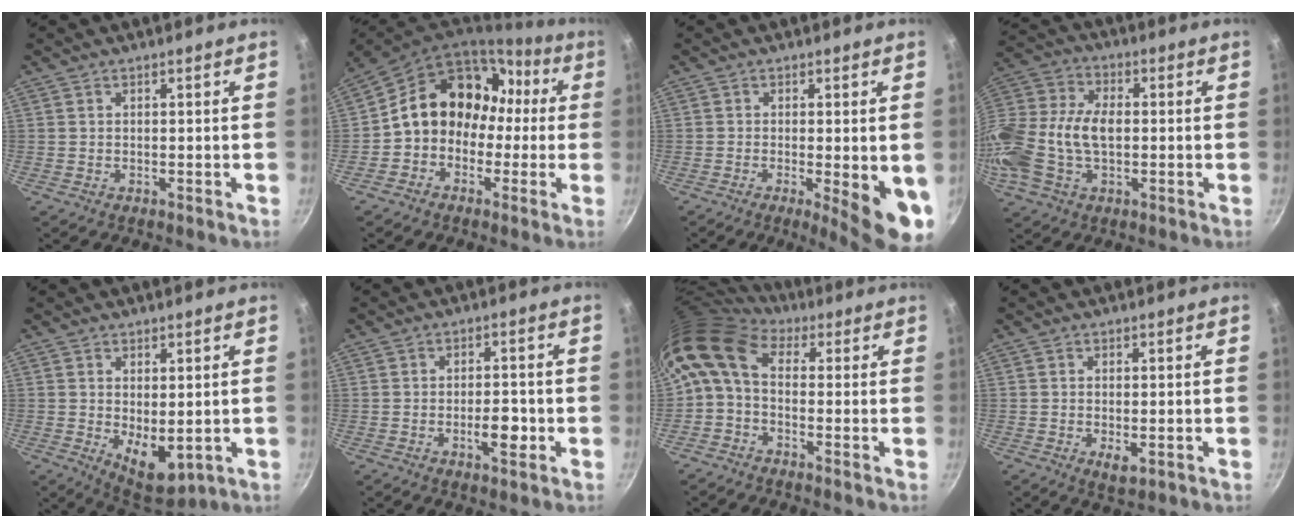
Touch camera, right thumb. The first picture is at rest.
{"total": 15.6, "force": [0.2, 12.6, 9.1], "torque": [-0.103, 0.063, -0.006]}
{"total": 10.6, "force": [-2.5, 2.6, 10.0], "torque": [-0.119, -0.009, -0.026]}
{"total": 19.0, "force": [-1.5, 12.3, 14.4], "torque": [-0.311, 0.030, -0.037]}
{"total": 7.9, "force": [-0.1, 4.2, 6.7], "torque": [-0.081, -0.020, 0.015]}
{"total": 5.0, "force": [-1.5, 2.2, 4.2], "torque": [-0.053, 0.009, -0.024]}
{"total": 8.5, "force": [1.0, 5.7, 6.3], "torque": [-0.122, 0.027, -0.003]}
{"total": 2.9, "force": [-0.7, 1.3, 2.5], "torque": [-0.042, -0.010, -0.008]}